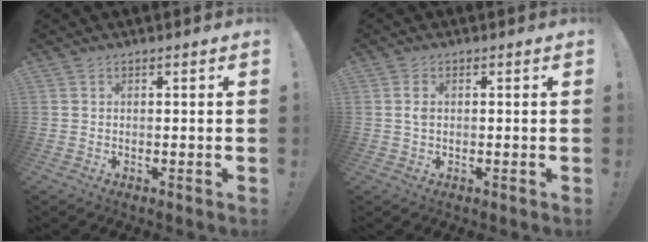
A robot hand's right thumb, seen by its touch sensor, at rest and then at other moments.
{"total": 2.0, "force": [0.2, 1.2, 1.6], "torque": [-0.036, 0.007, 0.003]}